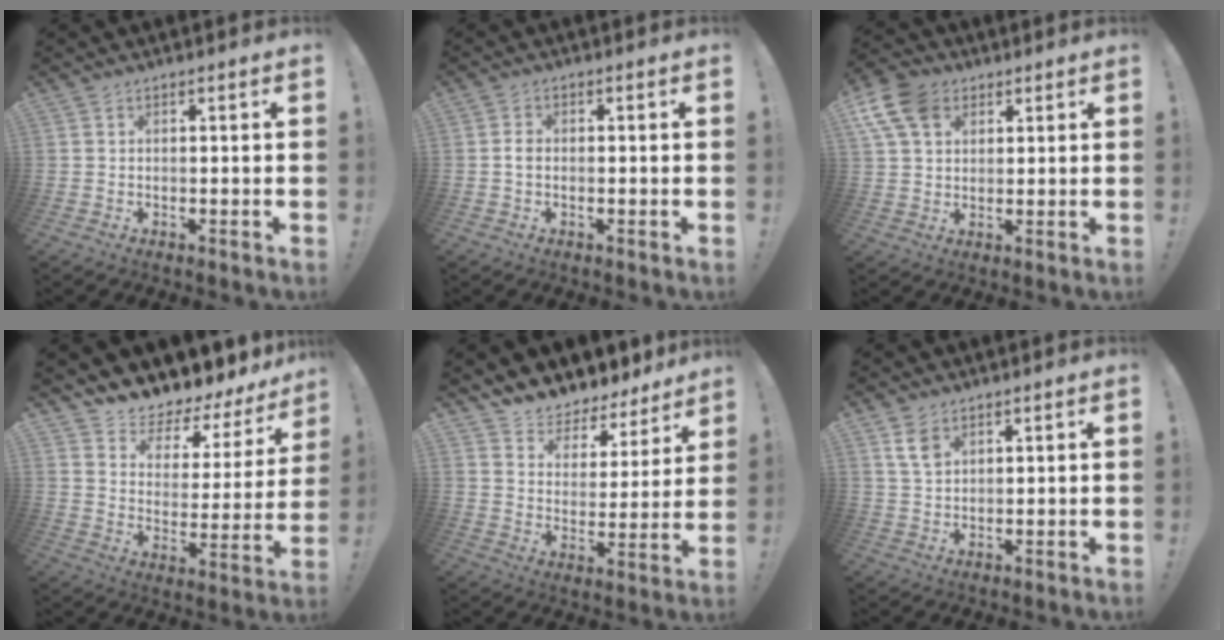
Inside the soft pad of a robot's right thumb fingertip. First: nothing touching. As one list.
[{"total": 1.7, "force": [-0.4, 1.1, 1.2], "torque": [-0.026, 0.008, -0.007]}, {"total": 11.8, "force": [5.2, 8.2, 6.7], "torque": [-0.133, -0.013, 0.104]}, {"total": 6.6, "force": [5.8, 2.4, 2.1], "torque": [-0.031, -0.073, 0.093]}, {"total": 6.8, "force": [6.1, 2.9, 0.4], "torque": [-0.018, -0.066, 0.112]}, {"total": 5.1, "force": [2.8, 3.2, 2.9], "torque": [-0.043, -0.011, 0.052]}]